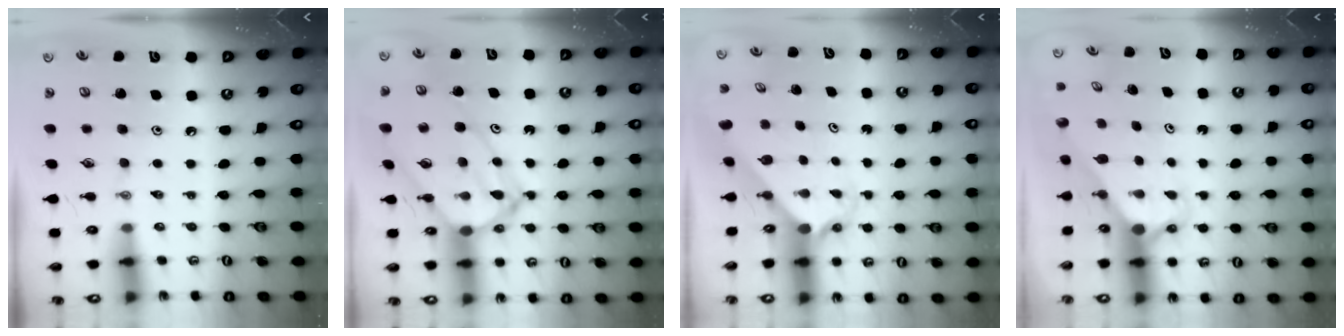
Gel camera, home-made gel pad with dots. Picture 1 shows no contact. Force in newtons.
{"total": 14.1, "press": 14.0, "slide": 1.3}
{"total": 2.2, "press": 2.2, "slide": 0.2}
{"total": 2.7, "press": 2.7, "slide": 0.2}